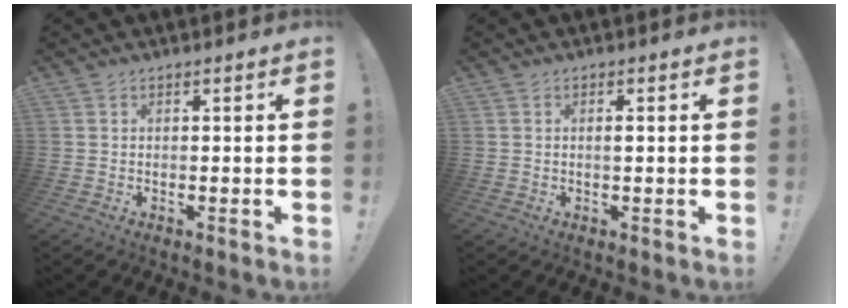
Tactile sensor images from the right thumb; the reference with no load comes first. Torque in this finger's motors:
{"motor_torque": [-0.02, -0.19, 0.07, 0.27, 0.06]}